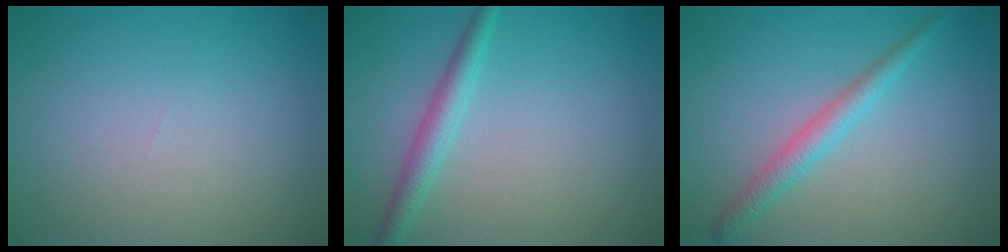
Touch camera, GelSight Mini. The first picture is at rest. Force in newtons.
{"total": 2.4, "press": 2.4, "slide": 0.1}
{"total": 2.4, "press": 2.4, "slide": 0.1}